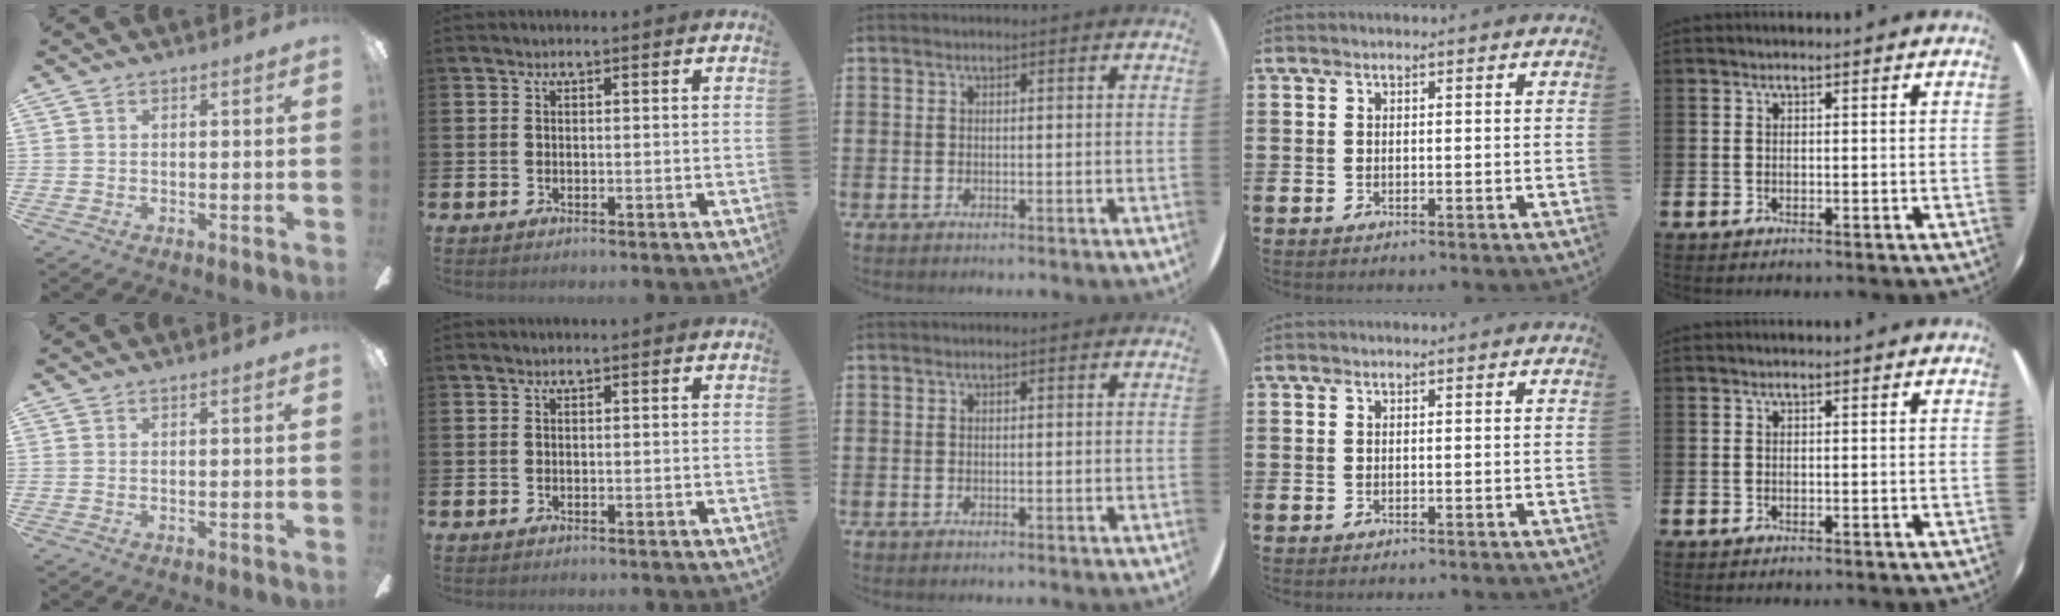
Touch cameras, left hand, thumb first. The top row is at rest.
{}